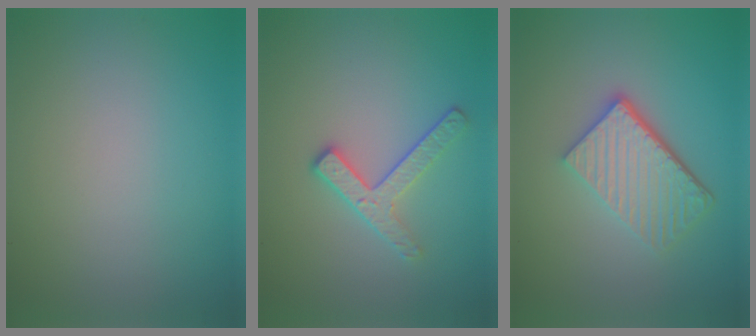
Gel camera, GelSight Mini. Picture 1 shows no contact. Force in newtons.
{"total": 2.8, "press": 2.5, "slide": 1.3}
{"total": 5.3, "press": 3.8, "slide": 3.8}